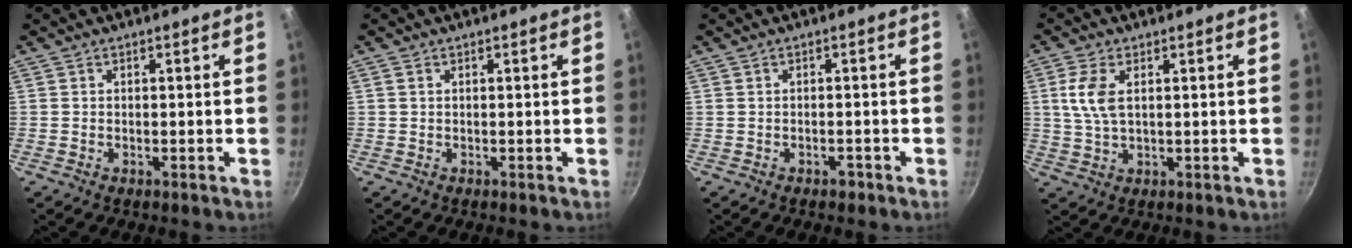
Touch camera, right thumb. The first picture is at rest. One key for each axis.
{"total": 0.0}
{"total": 1.1, "fx": -0.8, "fy": 0.6, "fz": 0.4, "tx": -0.004, "ty": 0.009, "tz": -0.005}
{"total": 6.2, "fx": 1.4, "fy": 3.2, "fz": 5.1, "tx": -0.107, "ty": 0.001, "tz": 0.029}